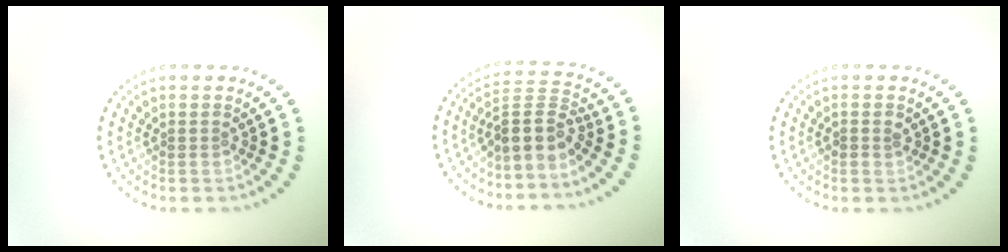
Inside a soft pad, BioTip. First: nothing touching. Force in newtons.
{"total": 3.4, "press": 2.6, "slide": 2.2}
{"total": 0.9, "press": 0.9, "slide": 0.2}